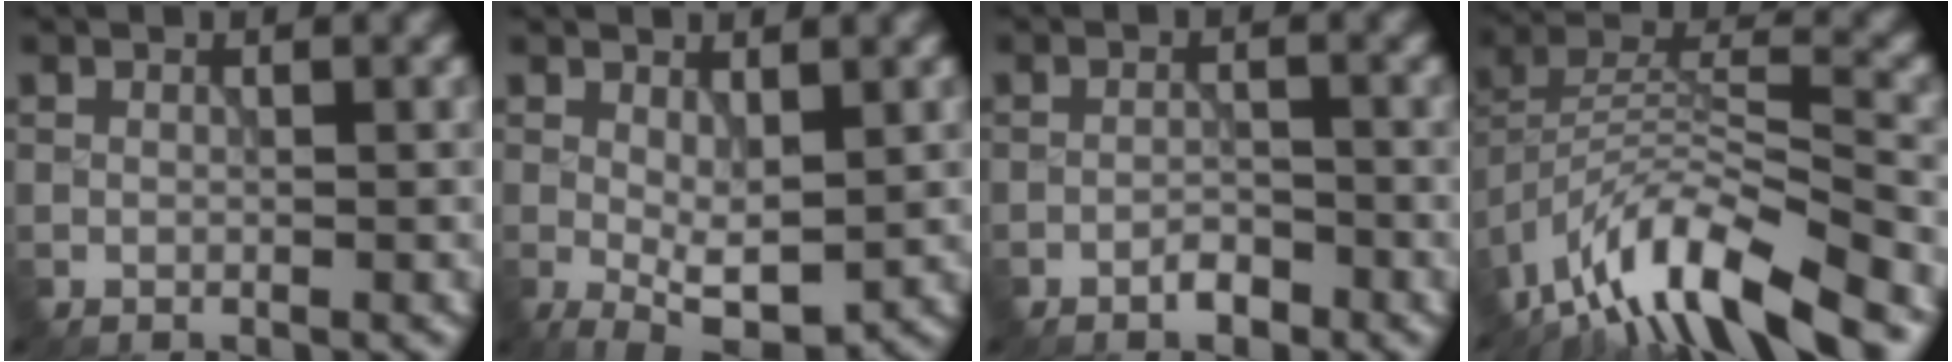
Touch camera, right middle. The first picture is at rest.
{"total": 4.2, "force": [-0.1, 1.7, 3.8], "torque": [-0.069, -0.008, 0.002]}
{"total": 1.6, "force": [-1.2, 0.6, 0.9], "torque": [-0.013, 0.004, -0.023]}
{"total": 12.1, "force": [-9.2, 2.7, 7.4], "torque": [-0.126, 0.013, -0.173]}